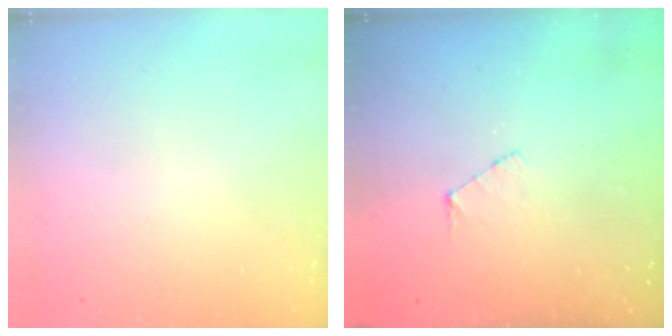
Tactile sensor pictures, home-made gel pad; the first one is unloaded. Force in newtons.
{"total": 5.0, "press": 5.0, "slide": 0.5}